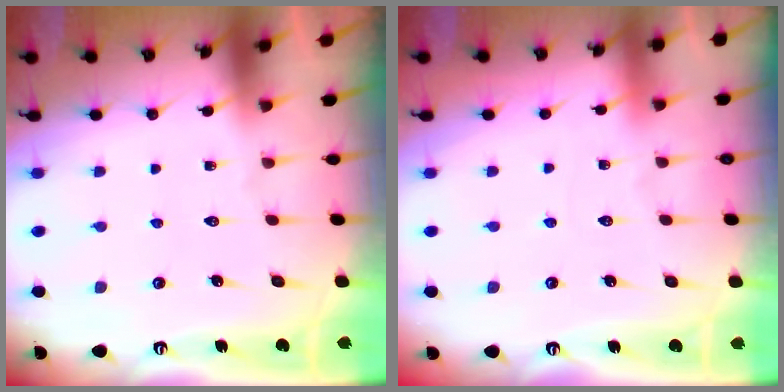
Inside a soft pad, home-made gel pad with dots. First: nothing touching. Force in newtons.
{"total": 2.1, "press": 2.1, "slide": 0.2}